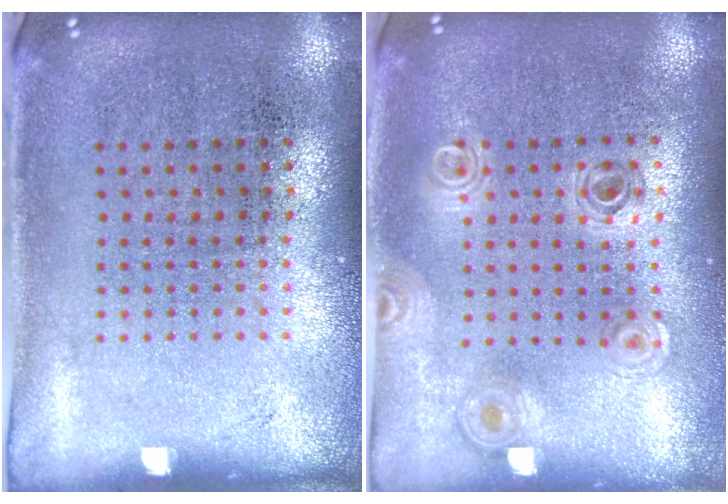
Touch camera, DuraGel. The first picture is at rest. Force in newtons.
{"total": 1.0, "press": 0.9, "slide": 0.2}